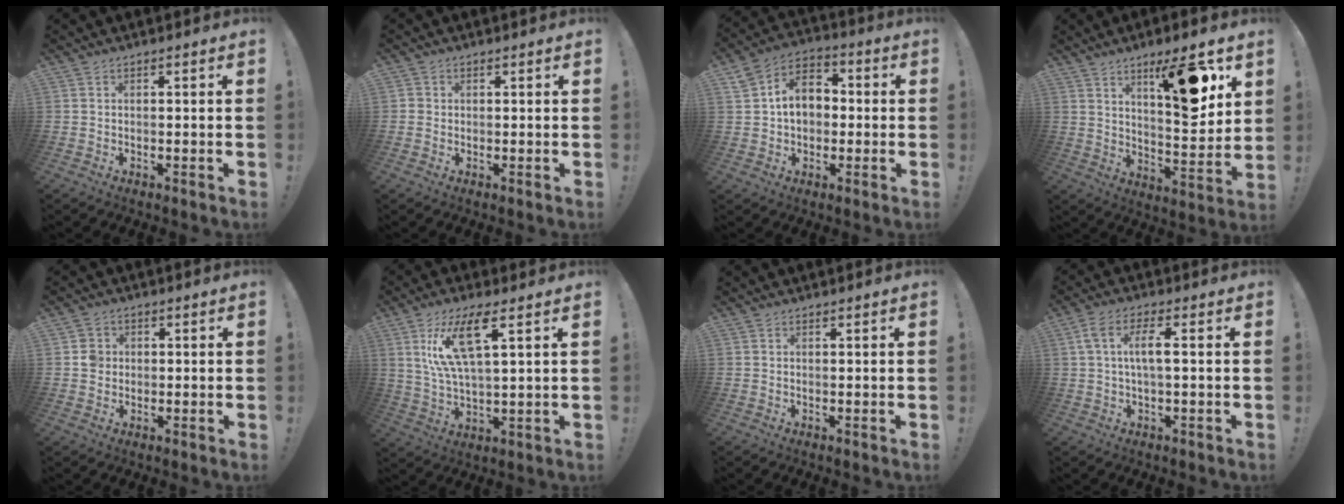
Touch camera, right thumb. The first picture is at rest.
{"total": 1.3, "force": [0.1, 1.3, 0.2], "torque": [-0.001, 0.000, 0.002]}
{"total": 11.6, "force": [1.0, 9.2, 7.0], "torque": [-0.100, 0.013, 0.027]}
{"total": 16.2, "force": [9.0, 4.4, 12.8], "torque": [-0.179, -0.048, 0.137]}
{"total": 3.5, "force": [0.0, 3.3, 1.0], "torque": [-0.004, 0.003, -0.002]}
{"total": 13.2, "force": [6.3, 3.9, 10.9], "torque": [-0.214, -0.009, 0.106]}
{"total": 0.0}
{"total": 6.8, "force": [0.6, 1.8, 6.5], "torque": [-0.119, 0.005, 0.008]}